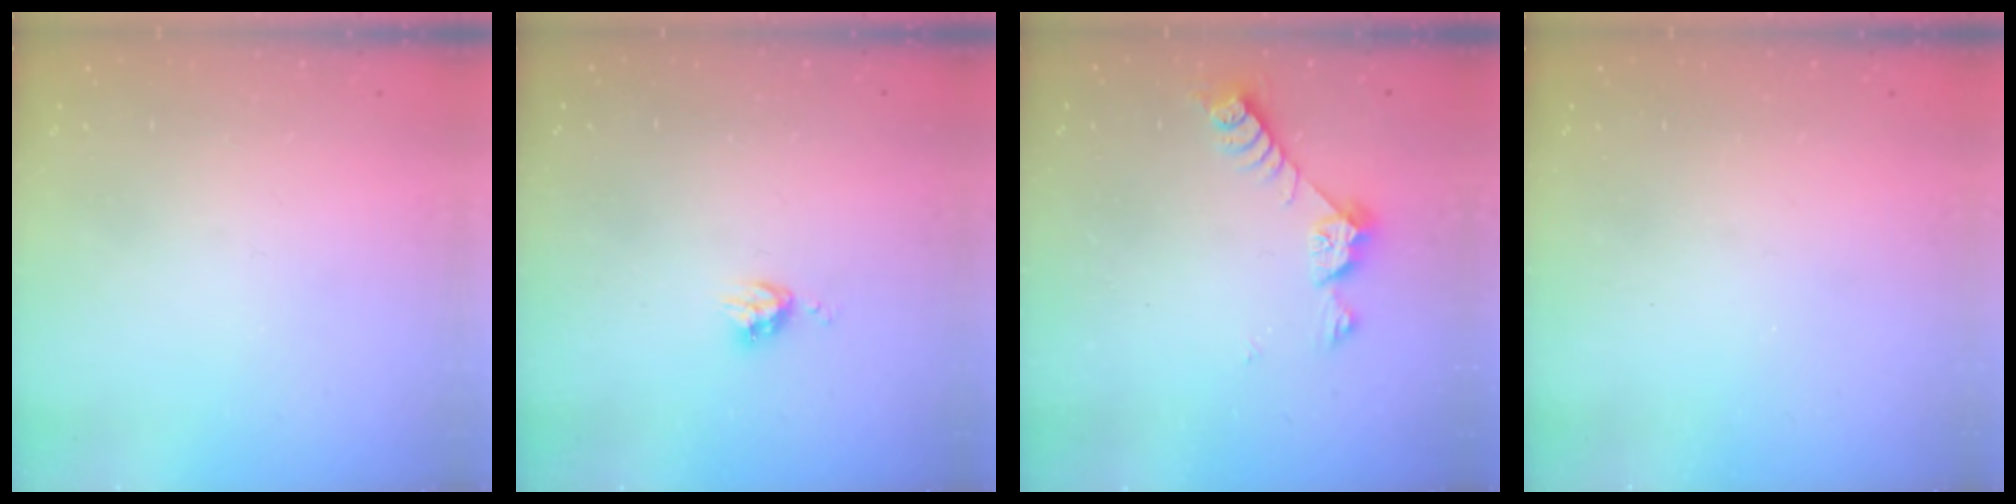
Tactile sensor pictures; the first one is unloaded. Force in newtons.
{"total": 4.2, "press": 4.1, "slide": 0.6}
{"total": 7.3, "press": 7.3, "slide": 0.6}
{"total": 0.0}